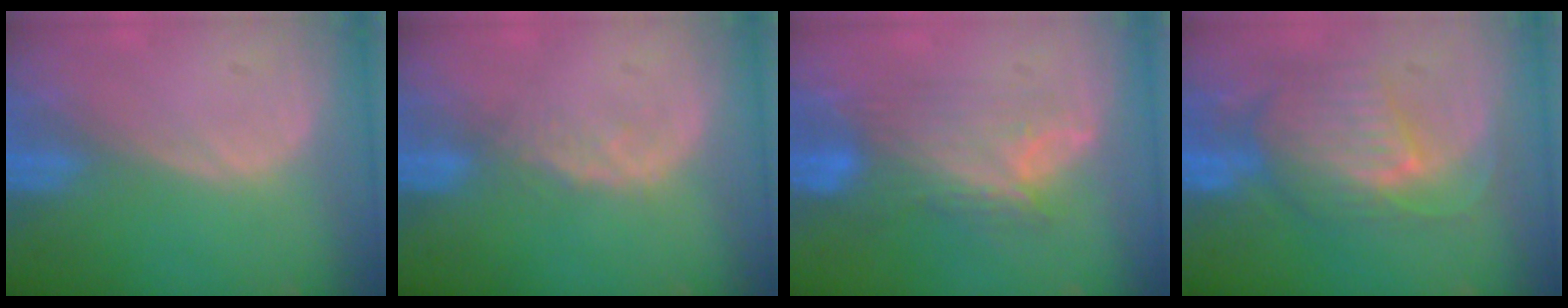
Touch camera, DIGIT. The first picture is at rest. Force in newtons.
{"total": 1.9, "press": 1.9, "slide": 0.3}
{"total": 7.7, "press": 7.3, "slide": 2.5}
{"total": 9.3, "press": 8.7, "slide": 3.3}